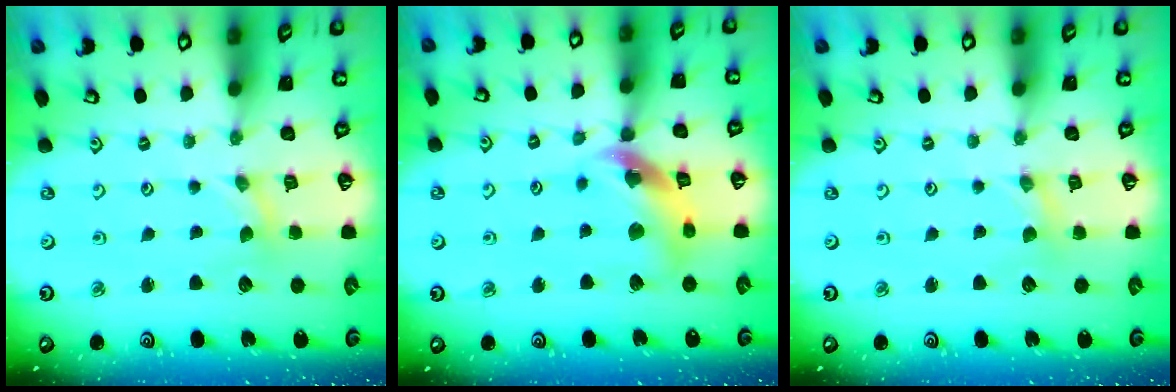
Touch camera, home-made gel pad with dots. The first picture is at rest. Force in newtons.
{"total": 13.8, "press": 13.7, "slide": 1.6}
{"total": 1.2, "press": 1.2, "slide": 0.1}